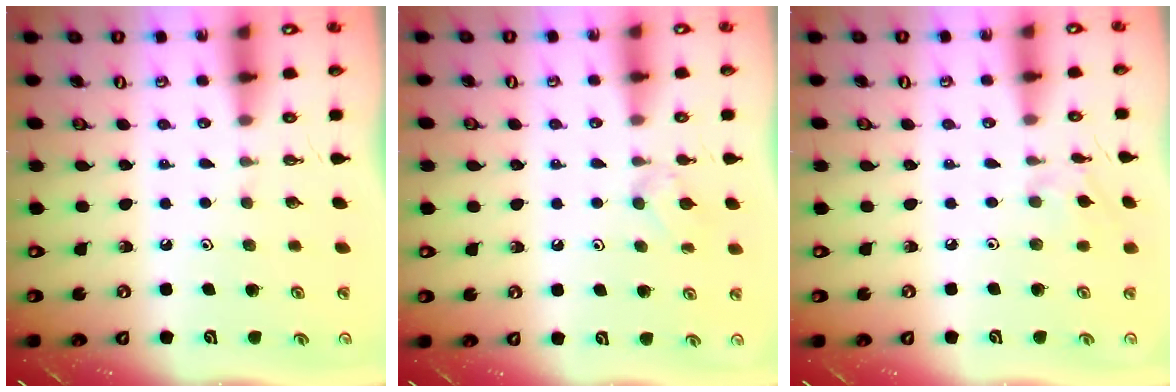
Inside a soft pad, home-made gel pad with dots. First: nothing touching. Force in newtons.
{"total": 5.7, "press": 5.6, "slide": 0.9}
{"total": 4.1, "press": 4.1, "slide": 0.8}